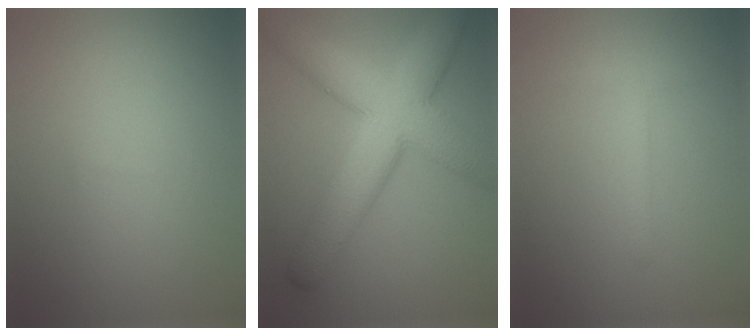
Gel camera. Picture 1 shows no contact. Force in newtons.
{"total": 9.9, "press": 9.9, "slide": 0.4}
{"total": 1.4, "press": 1.4, "slide": 0.1}